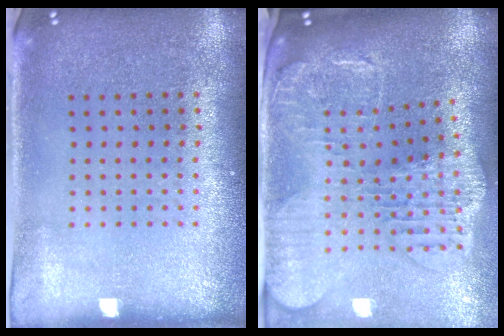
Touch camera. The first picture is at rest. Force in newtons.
{"total": 2.9, "press": 2.5, "slide": 1.5}